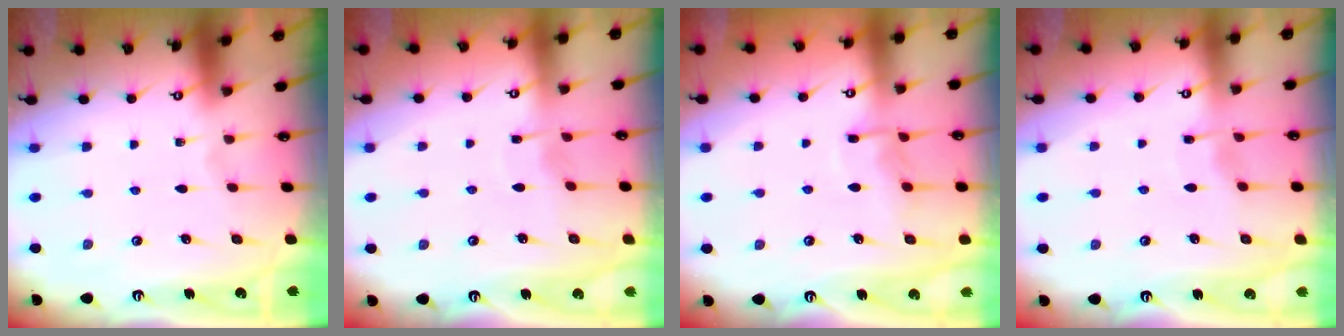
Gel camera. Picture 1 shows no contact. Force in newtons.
{"total": 1.8, "press": 1.7, "slide": 0.3}
{"total": 7.3, "press": 7.3, "slide": 0.8}
{"total": 4.0, "press": 3.9, "slide": 0.5}